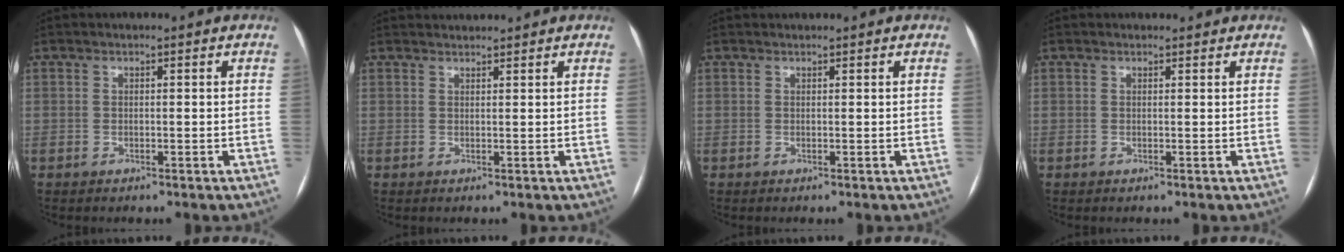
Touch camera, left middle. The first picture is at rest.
{"total": 2.0, "force": [2.0, -0.1, 0.0], "torque": [-0.001, 0.021, 0.038]}
{"total": 0.9, "force": [0.9, 0.1, 0.1], "torque": [-0.004, 0.017, 0.019]}
{"total": 1.4, "force": [1.3, 0.5, 0.1], "torque": [-0.007, 0.009, 0.013]}